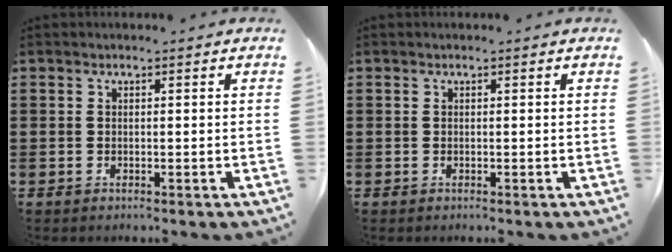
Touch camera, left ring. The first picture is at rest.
{"total": 0.0}